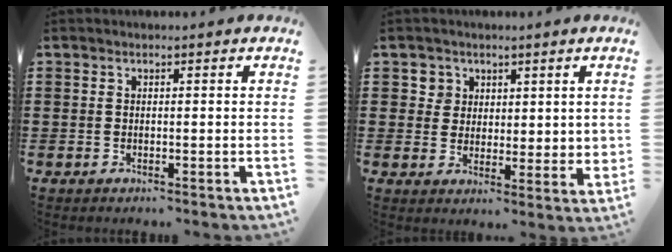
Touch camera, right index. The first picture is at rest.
{"total": 4.6, "force": [2.5, 3.8, 0.4], "torque": [-0.021, 0.009, 0.046]}